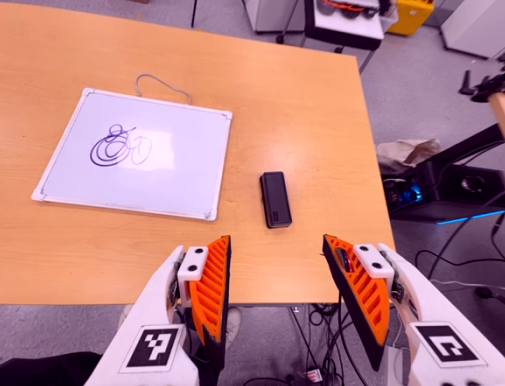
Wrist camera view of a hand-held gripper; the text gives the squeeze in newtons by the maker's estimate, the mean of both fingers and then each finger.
{"total": 0.0}